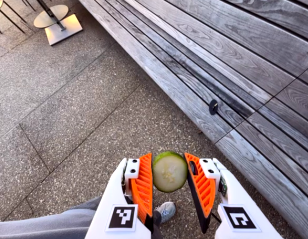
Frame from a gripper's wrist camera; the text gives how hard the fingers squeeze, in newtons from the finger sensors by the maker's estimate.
{"total": 11.2, "left": 11.7, "right": 10.8}